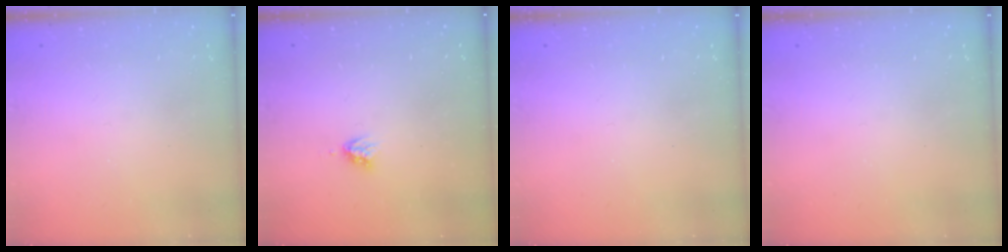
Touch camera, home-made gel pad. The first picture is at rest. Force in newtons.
{"total": 3.6, "press": 3.6, "slide": 0.2}
{"total": 0.0}
{"total": 0.0}